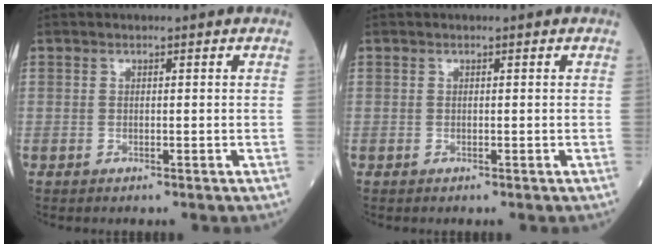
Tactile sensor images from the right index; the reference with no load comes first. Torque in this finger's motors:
{"motor_torque": [0.10, 0.03, 0.00, 0.00]}